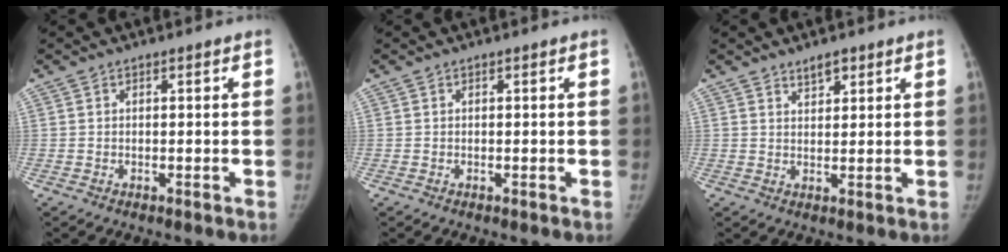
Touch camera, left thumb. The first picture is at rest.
{"total": 0.0}
{"total": 2.6, "force": [2.0, 0.9, 1.4], "torque": [-0.017, -0.015, 0.034]}